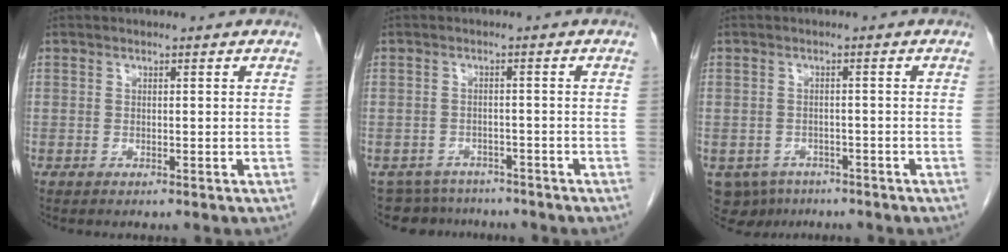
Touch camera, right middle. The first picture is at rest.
{"total": 6.1, "force": [-5.5, 2.7, -0.4], "torque": [0.007, 0.012, -0.072]}
{"total": 6.5, "force": [-4.6, 4.5, 1.1], "torque": [-0.021, -0.002, -0.062]}